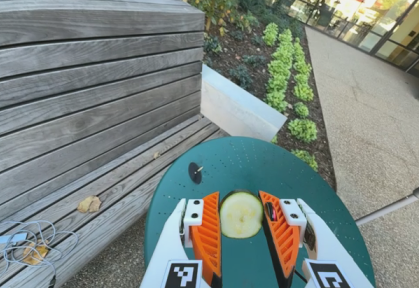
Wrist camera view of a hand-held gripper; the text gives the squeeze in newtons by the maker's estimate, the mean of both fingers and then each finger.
{"total": 13.4, "left": 14.0, "right": 12.8}